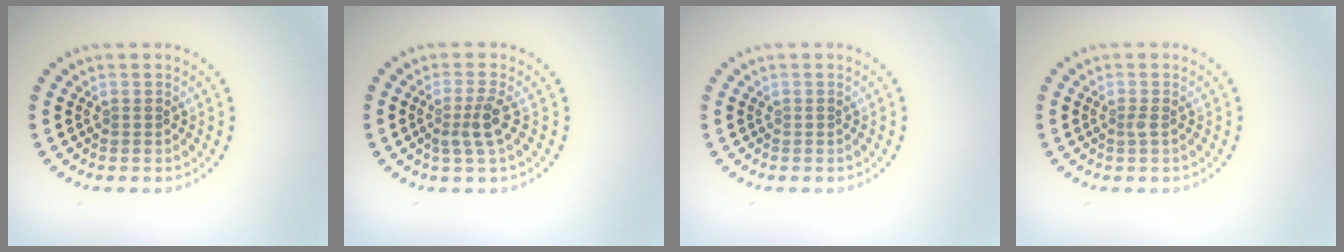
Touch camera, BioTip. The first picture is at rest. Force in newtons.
{"total": 2.4, "press": 1.8, "slide": 1.5}
{"total": 0.0}
{"total": 0.6, "press": 0.5, "slide": 0.3}